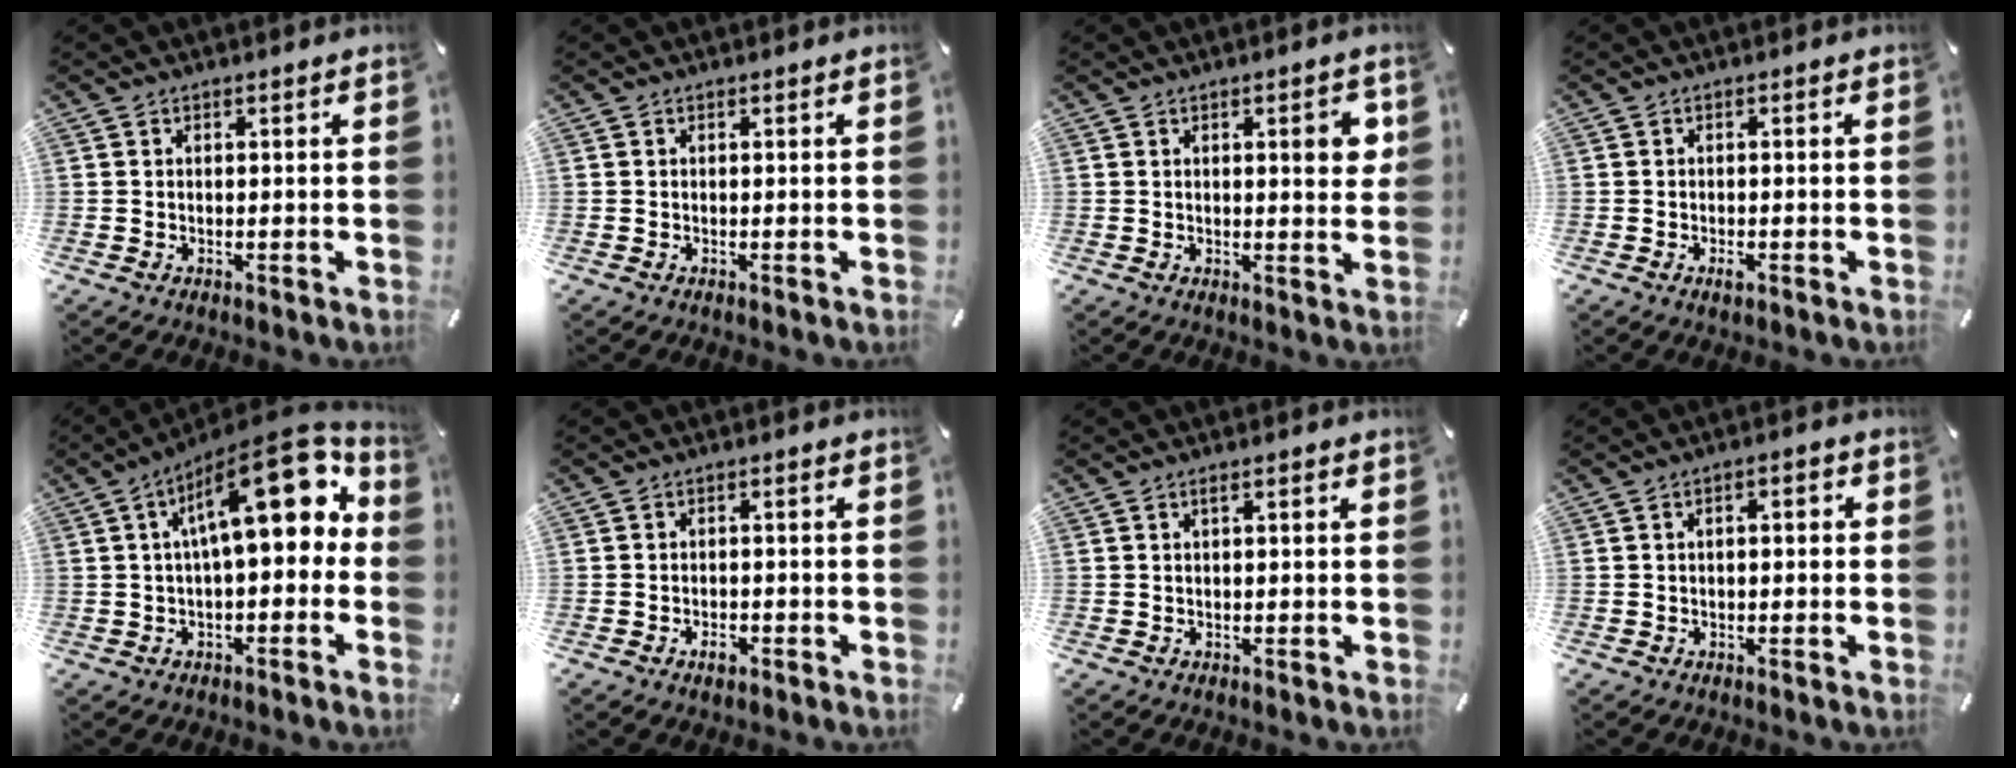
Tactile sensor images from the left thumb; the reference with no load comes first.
{"total": 0.0}
{"total": 5.5, "force": [1.7, 1.8, 4.9], "torque": [-0.065, -0.008, 0.020]}
{"total": 1.5, "force": [-0.7, 0.6, 1.2], "torque": [-0.023, -0.001, -0.012]}
{"total": 18.0, "force": [5.6, 7.2, 15.5], "torque": [-0.230, -0.024, 0.089]}
{"total": 2.3, "force": [-1.3, 1.3, 1.4], "torque": [-0.028, 0.004, -0.024]}
{"total": 1.3, "force": [0.3, 0.3, 1.2], "torque": [-0.023, 0.002, 0.004]}
{"total": 2.3, "force": [-0.7, 1.1, 1.9], "torque": [-0.032, 0.009, -0.014]}